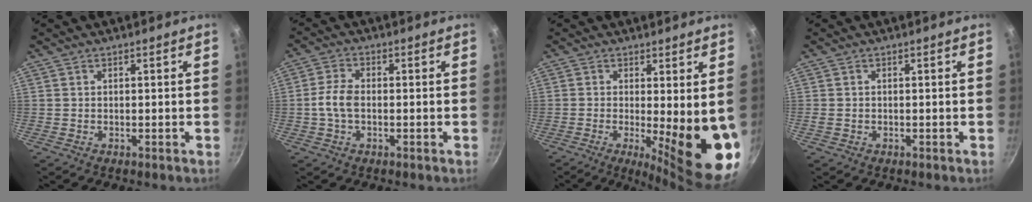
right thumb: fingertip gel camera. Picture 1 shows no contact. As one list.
[{"total": 4.9, "force": [-0.7, 3.0, 3.9], "torque": [-0.080, 0.018, -0.019]}, {"total": 14.0, "force": [-1.6, 3.8, 13.4], "torque": [-0.162, -0.027, -0.015]}, {"total": 1.0, "force": [-0.3, 0.8, 0.4], "torque": [-0.009, 0.001, -0.004]}]